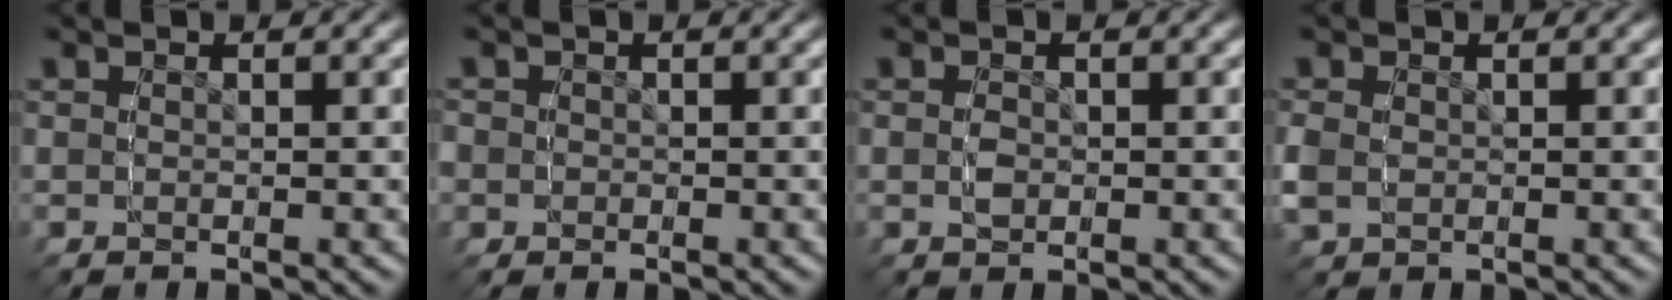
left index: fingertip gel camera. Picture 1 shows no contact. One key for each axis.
{"total": 2.5, "fx": -0.6, "fy": 2.4, "fz": -0.3, "tx": -0.009, "ty": -0.023, "tz": 0.000}
{"total": 0.7, "fx": -0.3, "fy": 0.5, "fz": 0.3, "tx": -0.012, "ty": -0.007, "tz": -0.002}
{"total": 0.5, "fx": 0.1, "fy": 0.5, "fz": -0.2, "tx": -0.001, "ty": -0.004, "tz": 0.005}